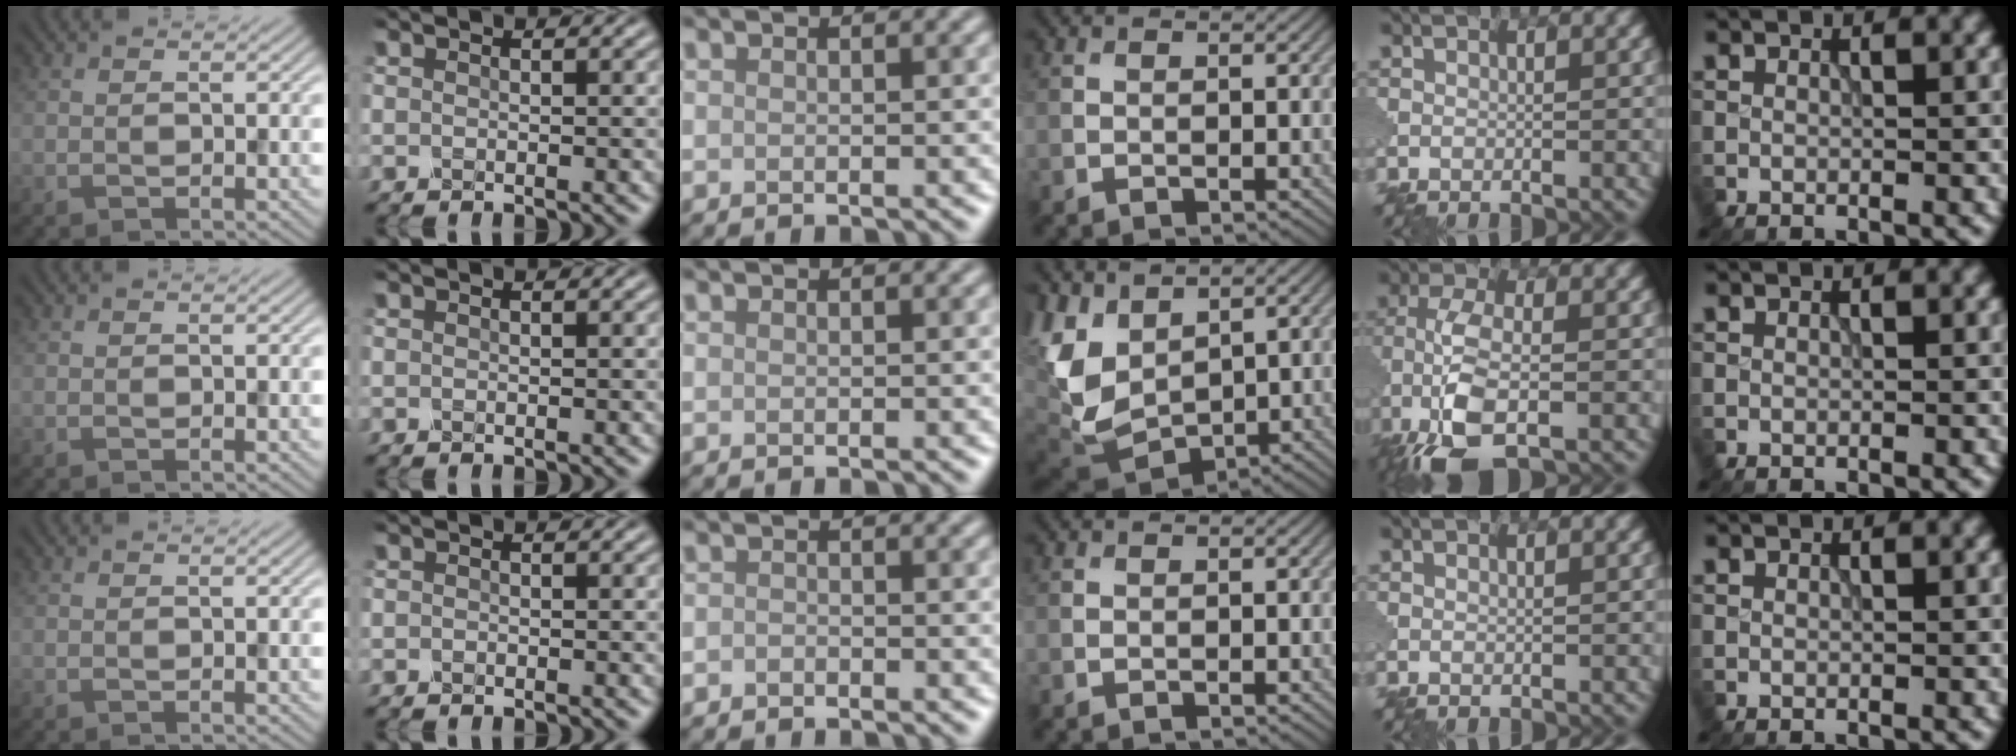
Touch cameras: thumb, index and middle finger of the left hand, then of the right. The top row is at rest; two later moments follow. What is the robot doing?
{"motion": "insert", "object": "pin"}